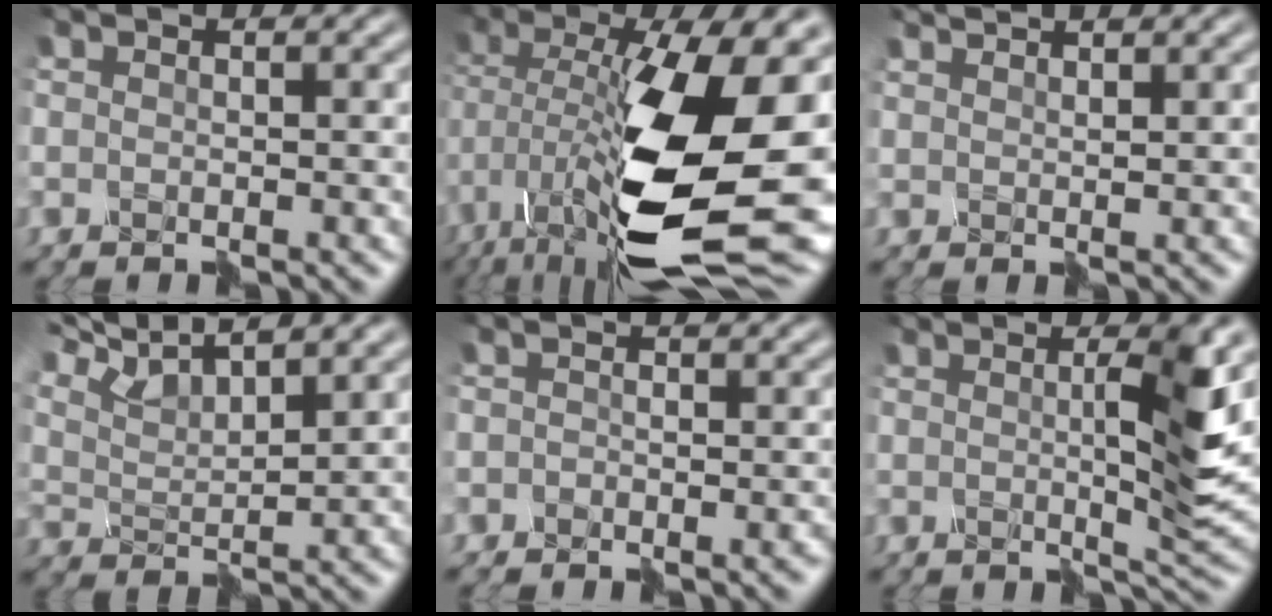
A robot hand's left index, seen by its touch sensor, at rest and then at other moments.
{"total": 16.7, "force": [-4.1, 7.6, 14.3], "torque": [-0.281, 0.001, -0.074]}
{"total": 1.8, "force": [1.7, -0.4, -0.5], "torque": [0.002, 0.006, 0.031]}
{"total": 5.8, "force": [5.6, 0.6, 1.4], "torque": [-0.052, 0.020, 0.098]}
{"total": 2.4, "force": [-2.2, 0.9, -0.2], "torque": [0.017, 0.013, -0.033]}
{"total": 6.0, "force": [0.7, 0.9, 5.9], "torque": [-0.094, 0.004, 0.011]}